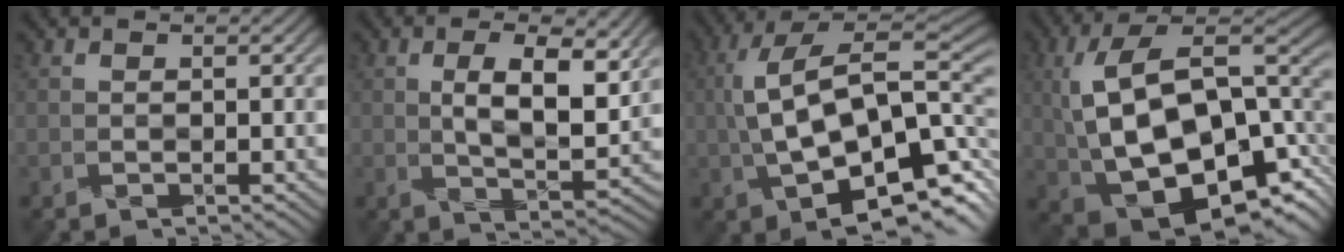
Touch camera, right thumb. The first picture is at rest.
{"total": 7.8, "force": [2.5, 2.8, 6.8], "torque": [-0.120, -0.001, 0.043]}
{"total": 17.1, "force": [-1.8, 7.9, 15.1], "torque": [-0.243, 0.001, -0.025]}
{"total": 17.0, "force": [0.0, 9.9, 13.8], "torque": [-0.267, -0.002, 0.031]}